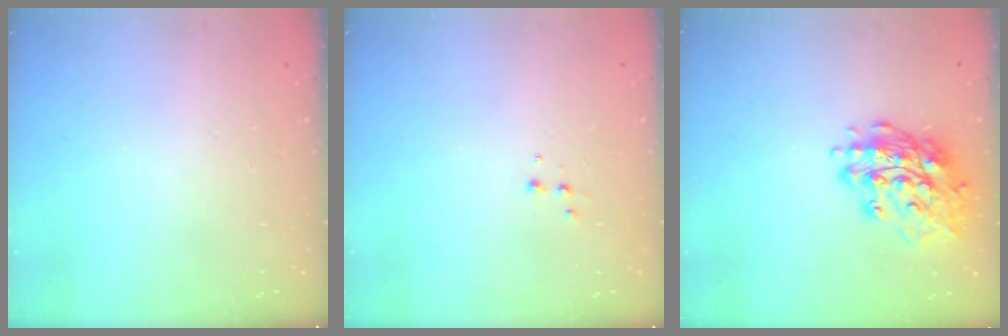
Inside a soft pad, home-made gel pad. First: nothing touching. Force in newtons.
{"total": 1.9, "press": 1.9, "slide": 0.2}
{"total": 16.9, "press": 16.6, "slide": 3.1}